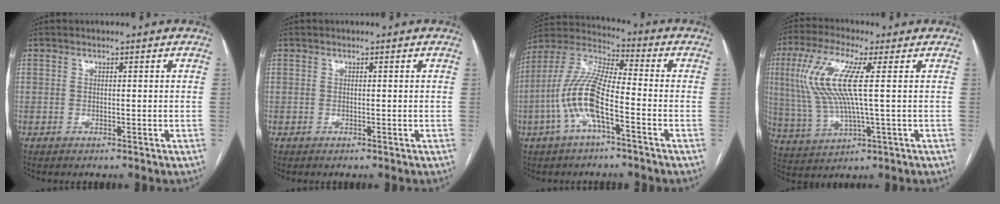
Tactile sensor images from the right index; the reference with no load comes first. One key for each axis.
{"total": 0.0}
{"total": 12.1, "fx": -3.8, "fy": 2.6, "fz": 11.2, "tx": -0.249, "ty": 0.012, "tz": -0.077}
{"total": 12.1, "fx": 2.4, "fy": 1.4, "fz": 11.7, "tx": -0.276, "ty": 0.009, "tz": 0.046}